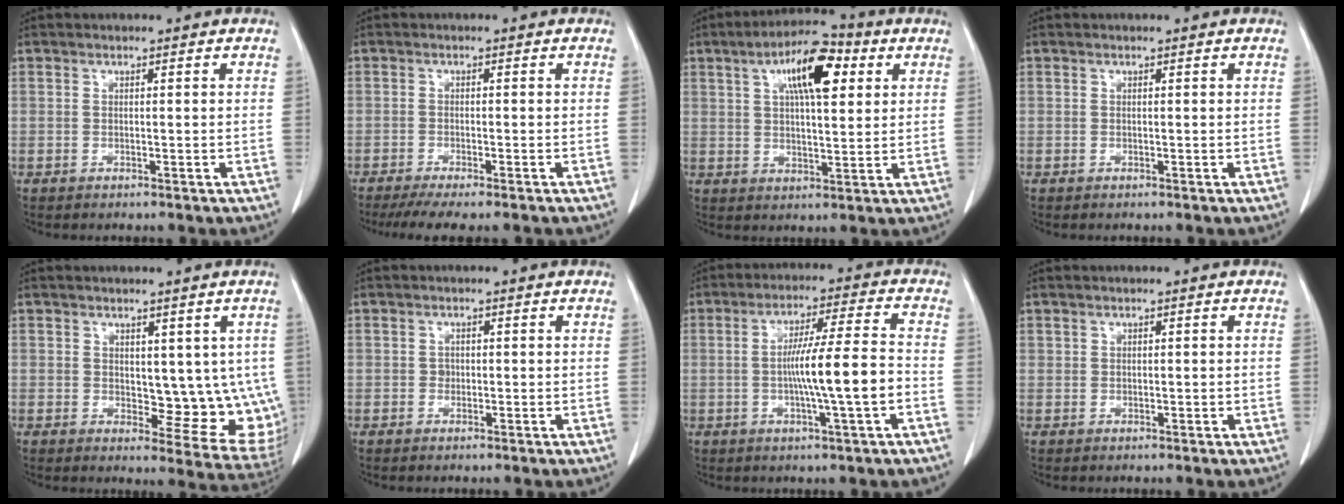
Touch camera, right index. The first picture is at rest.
{"total": 8.0, "force": [-6.8, 0.5, 4.2], "torque": [-0.053, -0.012, -0.102]}
{"total": 11.3, "force": [4.5, 3.4, 9.8], "torque": [-0.169, 0.024, 0.071]}
{"total": 0.0}
{"total": 10.0, "force": [1.0, 5.3, 8.4], "torque": [-0.075, -0.010, 0.025]}
{"total": 0.8, "force": [0.0, 0.8, 0.3], "torque": [0.002, 0.006, 0.002]}
{"total": 9.9, "force": [-1.9, -0.5, 9.7], "torque": [-0.168, 0.003, -0.034]}
{"total": 0.5, "force": [0.4, 0.4, 0.1], "torque": [0.008, 0.003, 0.007]}